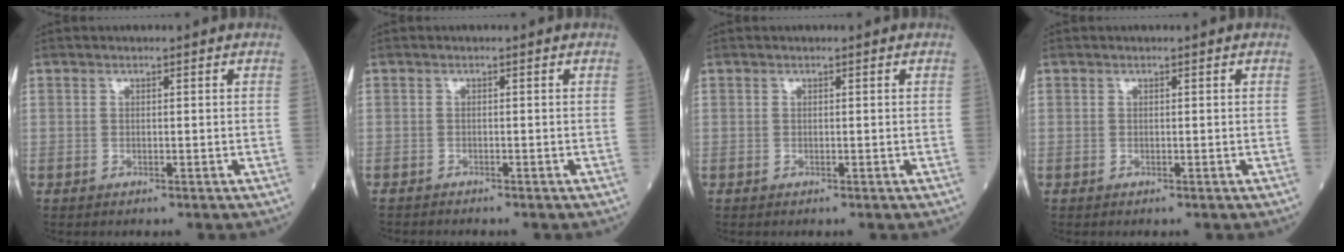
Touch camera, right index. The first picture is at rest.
{"total": 1.6, "force": [-1.6, 0.1, 0.1], "torque": [-0.005, -0.004, -0.027]}
{"total": 0.0}
{"total": 0.0}